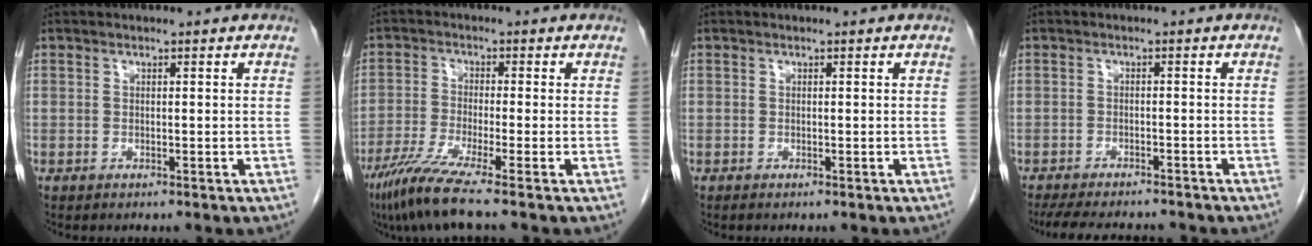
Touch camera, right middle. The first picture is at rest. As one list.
[{"total": 7.4, "force": [-5.3, -1.3, 5.0], "torque": [-0.095, -0.030, -0.102]}, {"total": 0.0}, {"total": 10.5, "force": [-9.4, 2.3, 4.1], "torque": [-0.070, -0.008, -0.130]}]